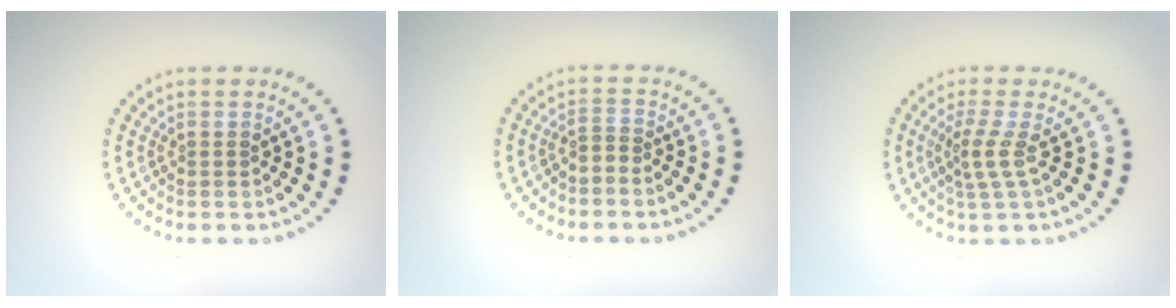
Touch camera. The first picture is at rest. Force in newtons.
{"total": 1.0, "press": 0.5, "slide": 0.8}
{"total": 2.3, "press": 1.5, "slide": 1.7}